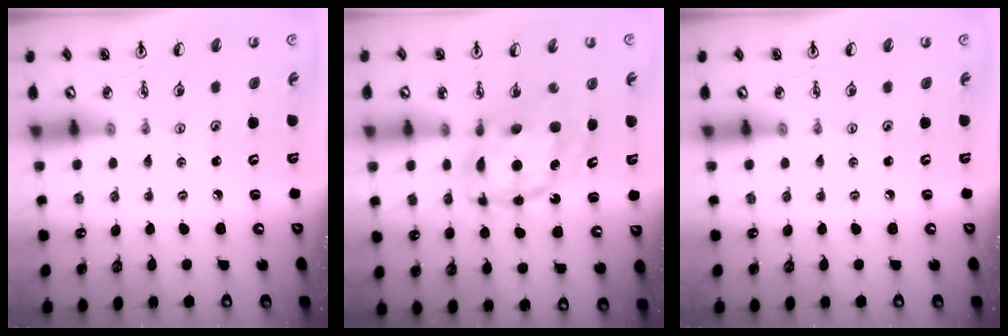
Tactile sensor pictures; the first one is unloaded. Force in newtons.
{"total": 11.6, "press": 11.6, "slide": 1.1}
{"total": 0.0}